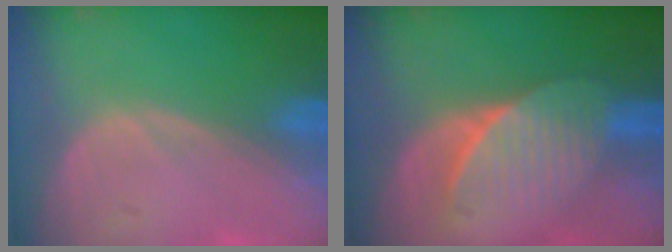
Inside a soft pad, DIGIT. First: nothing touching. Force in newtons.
{"total": 7.5, "press": 6.6, "slide": 3.5}